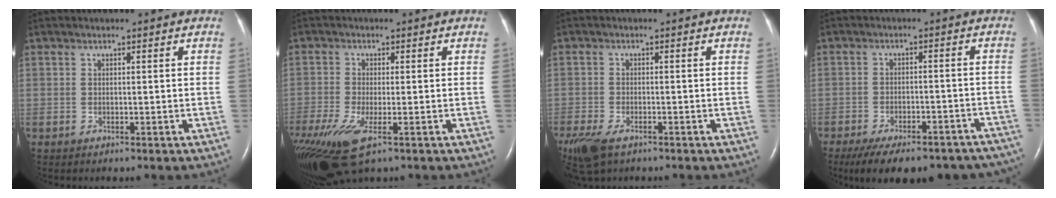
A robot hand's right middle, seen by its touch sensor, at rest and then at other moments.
{"total": 12.8, "force": [-7.3, 4.5, 9.6], "torque": [-0.228, -0.037, -0.125]}
{"total": 9.2, "force": [-6.1, 4.1, 5.6], "torque": [-0.130, -0.020, -0.100]}
{"total": 21.3, "force": [-17.6, 7.6, 9.4], "torque": [-0.128, 0.000, -0.217]}